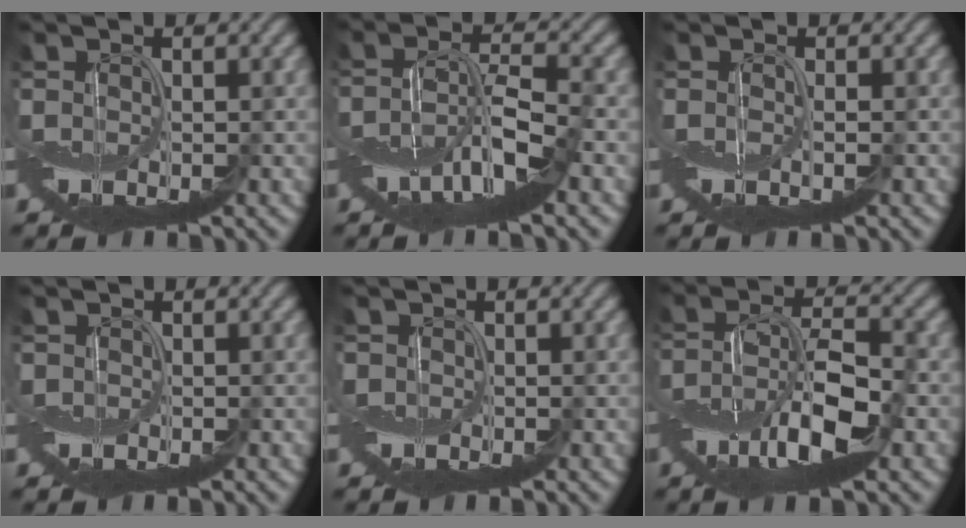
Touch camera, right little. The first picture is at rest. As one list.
[{"total": 6.0, "force": [-3.0, 1.5, 5.0], "torque": [-0.095, 0.004, -0.063]}, {"total": 0.7, "force": [-0.2, -0.1, 0.7], "torque": [-0.014, -0.003, -0.003]}, {"total": 0.7, "force": [0.3, 0.6, -0.3], "torque": [0.003, 0.001, 0.002]}, {"total": 1.0, "force": [0.2, 0.9, -0.3], "torque": [0.003, 0.000, 0.000]}, {"total": 7.1, "force": [-3.1, 2.6, 5.8], "torque": [-0.119, 0.006, -0.062]}]